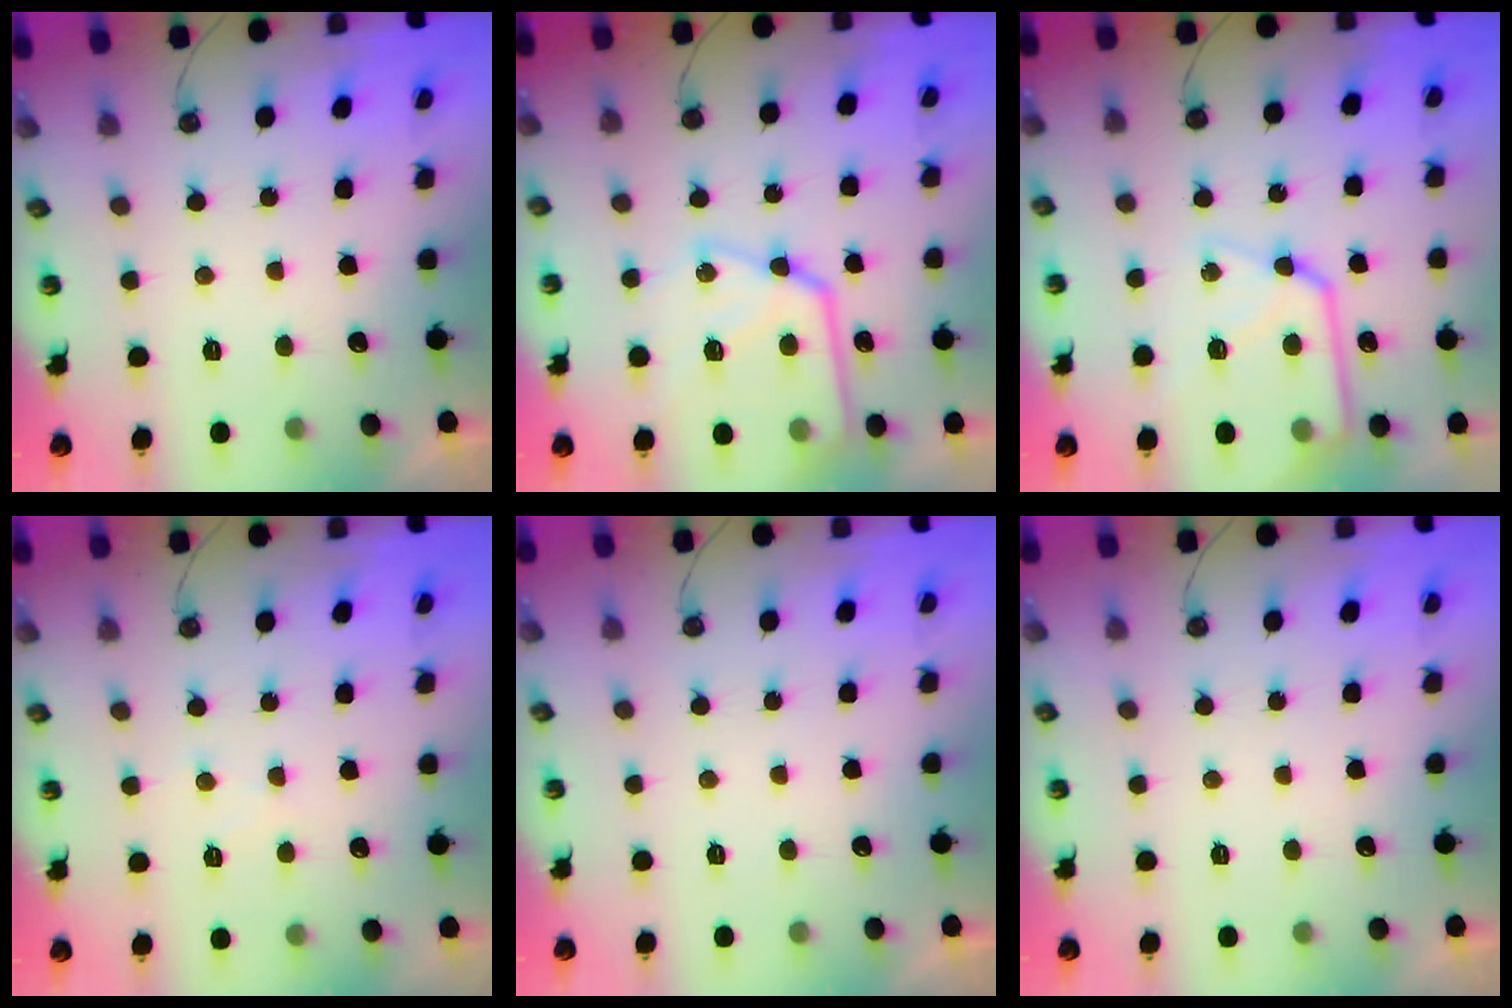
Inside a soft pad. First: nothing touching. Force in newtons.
{"total": 18.1, "press": 17.9, "slide": 2.0}
{"total": 14.7, "press": 14.6, "slide": 1.4}
{"total": 3.7, "press": 3.7, "slide": 0.6}
{"total": 0.0}
{"total": 0.0}